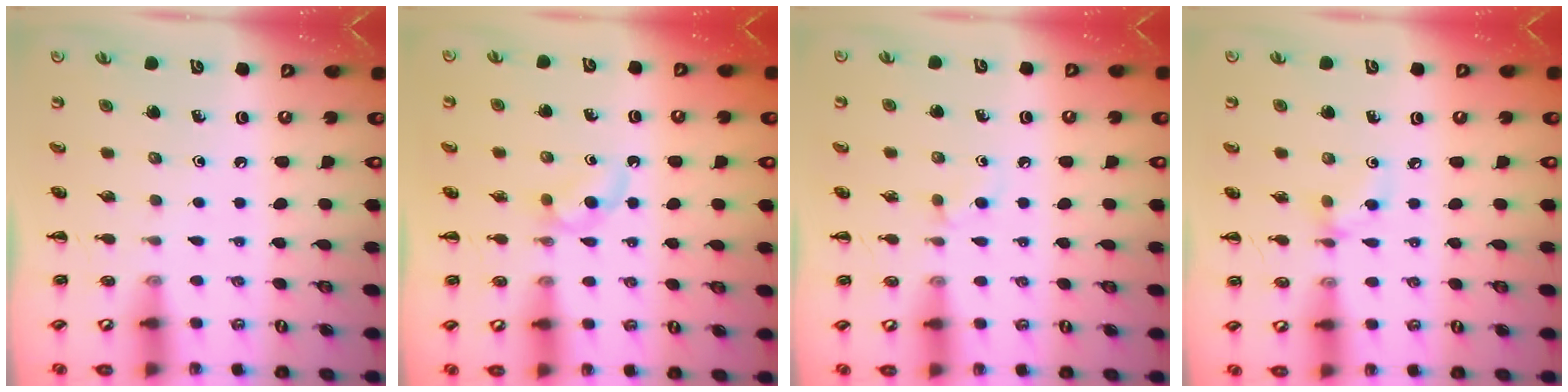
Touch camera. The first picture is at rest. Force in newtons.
{"total": 3.0, "press": 2.8, "slide": 1.1}
{"total": 2.2, "press": 2.0, "slide": 1.0}
{"total": 4.2, "press": 4.1, "slide": 0.9}